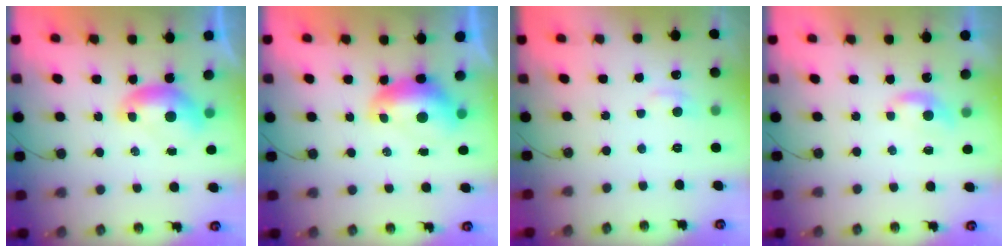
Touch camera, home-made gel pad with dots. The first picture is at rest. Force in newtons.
{"total": 1.7, "press": 1.5, "slide": 0.6}
{"total": 0.9, "press": 0.1, "slide": 0.9}
{"total": 1.2, "press": 1.2, "slide": 0.4}